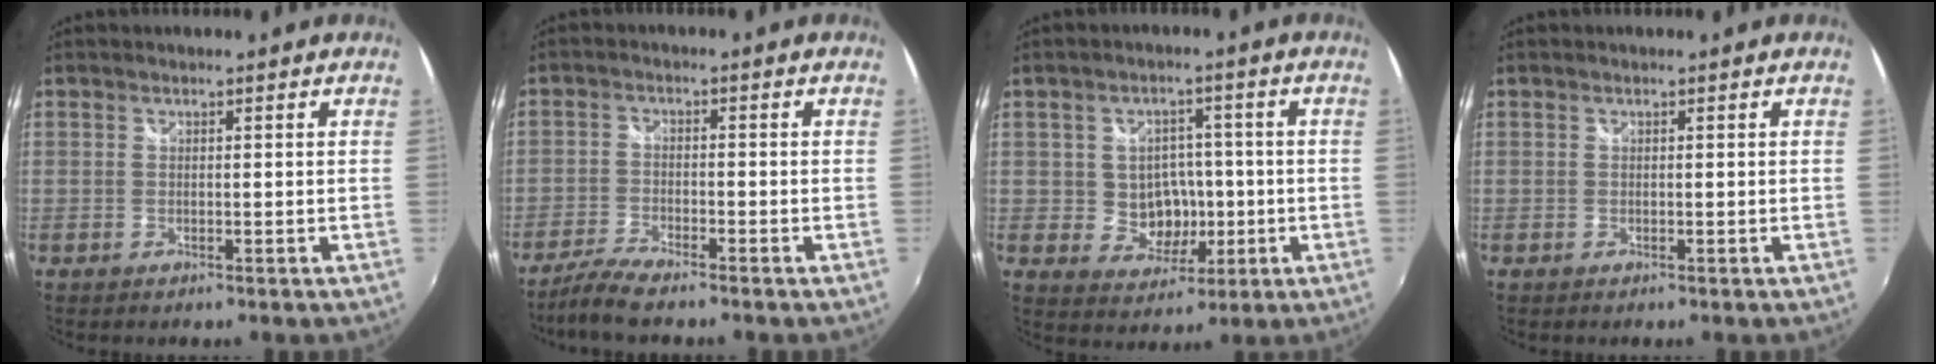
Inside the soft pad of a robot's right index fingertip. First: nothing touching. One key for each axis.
{"total": 6.0, "fx": -5.1, "fy": 0.6, "fz": 3.0, "tx": -0.080, "ty": -0.014, "tz": -0.101}
{"total": 6.9, "fx": -0.8, "fy": 6.2, "fz": 2.9, "tx": -0.059, "ty": 0.012, "tz": 0.002}
{"total": 0.0}